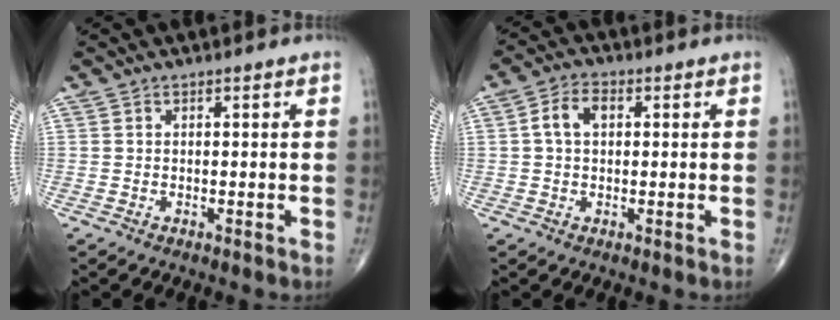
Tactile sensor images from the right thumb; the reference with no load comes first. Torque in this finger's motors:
{"motor_torque": [0.85, 0.99, 0.53, -0.12, 0.04]}